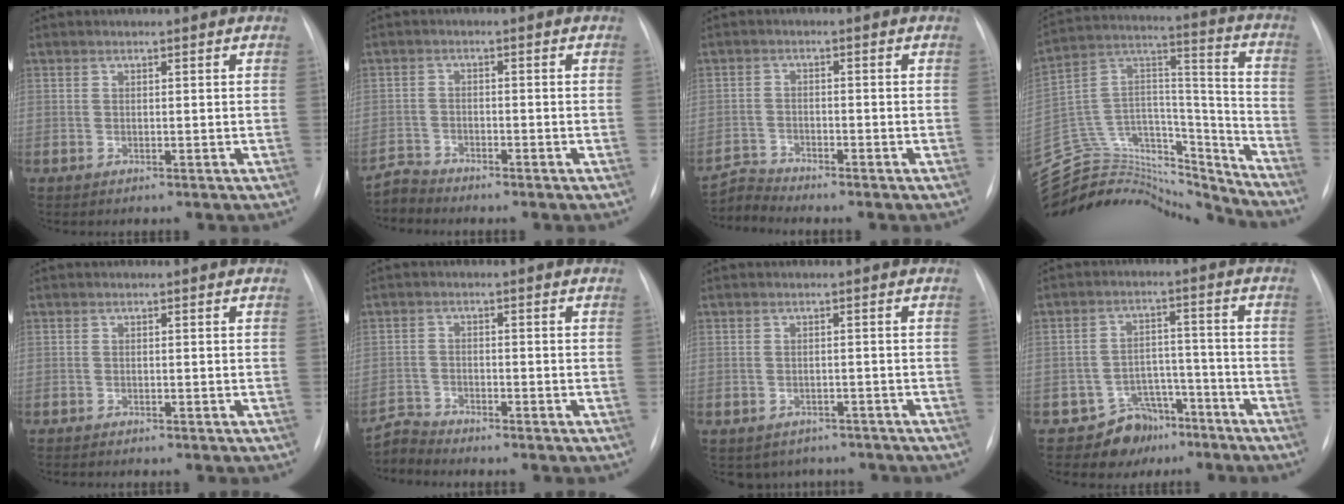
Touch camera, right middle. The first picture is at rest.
{"total": 2.7, "force": [-2.6, 0.1, -0.9], "torque": [0.024, -0.014, -0.050]}
{"total": 3.3, "force": [-2.9, -0.8, -1.1], "torque": [0.024, -0.016, -0.055]}
{"total": 27.6, "force": [-25.9, 7.4, 5.9], "torque": [-0.150, 0.048, -0.408]}
{"total": 1.5, "force": [-1.3, 0.2, 0.6], "torque": [-0.009, -0.003, -0.016]}
{"total": 3.2, "force": [-3.0, -0.5, -1.0], "torque": [0.024, -0.016, -0.058]}
{"total": 5.8, "force": [-4.8, 3.3, 0.4], "torque": [0.006, 0.013, -0.055]}
{"total": 6.6, "force": [-4.9, 4.4, 0.4], "torque": [0.010, 0.032, -0.073]}